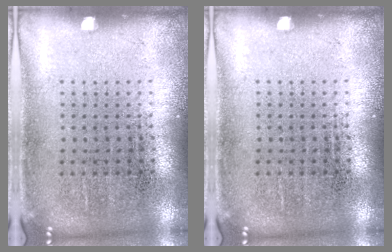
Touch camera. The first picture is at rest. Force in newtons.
{"total": 0.0}